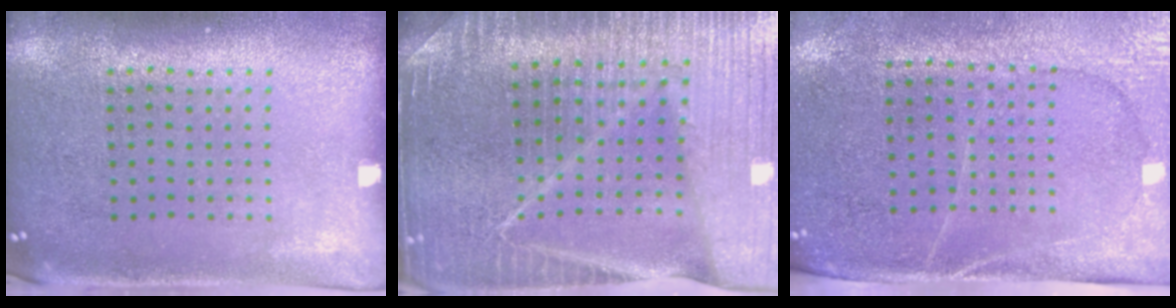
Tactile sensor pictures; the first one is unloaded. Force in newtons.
{"total": 4.5, "press": 4.3, "slide": 1.6}
{"total": 2.9, "press": 2.6, "slide": 1.3}